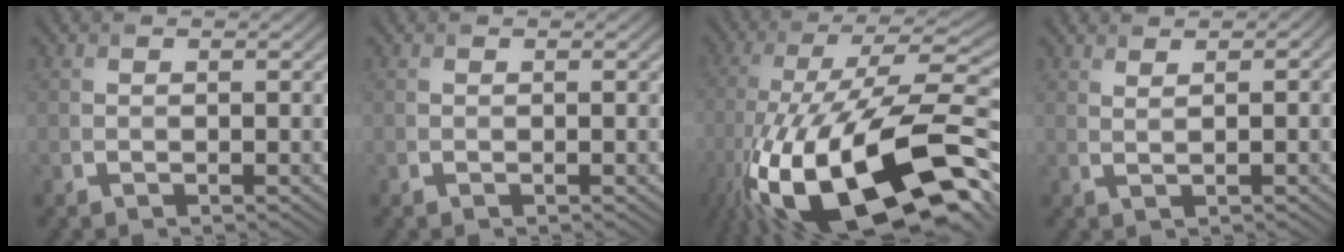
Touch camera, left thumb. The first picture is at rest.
{"total": 0.0}
{"total": 20.9, "force": [-10.5, 7.5, 16.5], "torque": [-0.306, -0.022, -0.166]}
{"total": 3.4, "force": [1.9, 1.0, 2.6], "torque": [-0.025, 0.010, 0.011]}